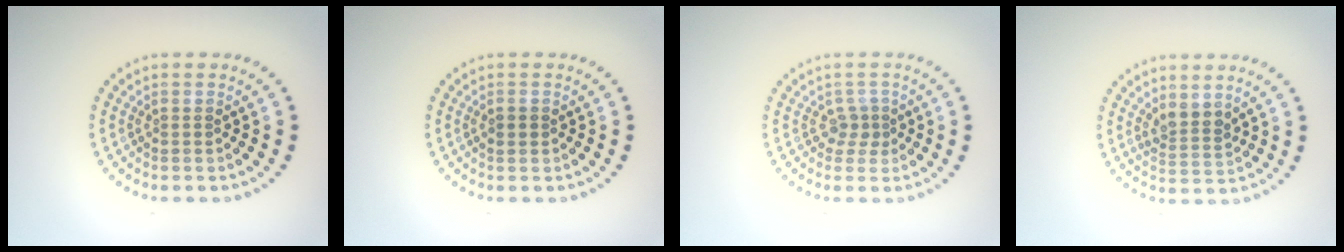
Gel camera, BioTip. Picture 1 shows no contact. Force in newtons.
{"total": 0.7, "press": 0.7, "slide": 0.1}
{"total": 1.5, "press": 1.0, "slide": 1.1}
{"total": 2.2, "press": 1.9, "slide": 1.2}